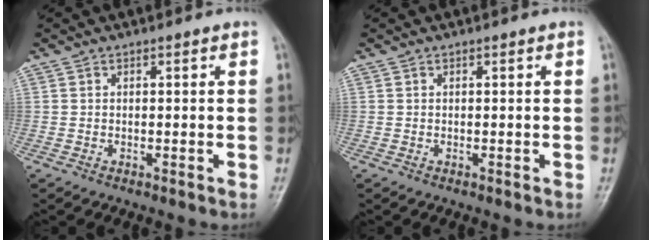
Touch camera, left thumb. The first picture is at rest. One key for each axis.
{"total": 0.0}